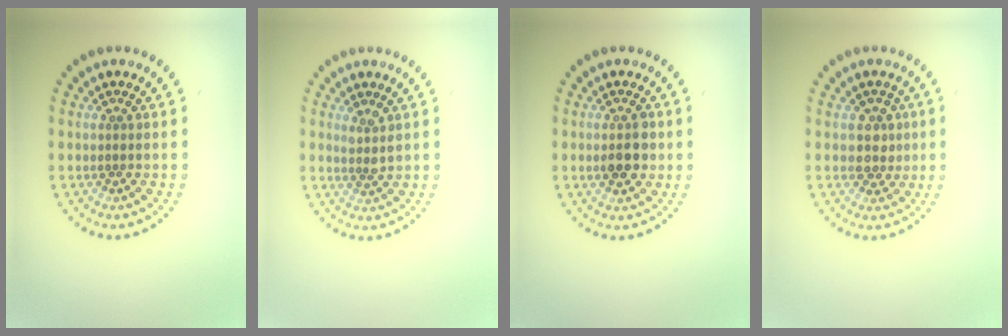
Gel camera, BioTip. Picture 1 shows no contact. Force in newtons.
{"total": 1.3, "press": 1.2, "slide": 0.7}
{"total": 2.8, "press": 2.8, "slide": 0.2}
{"total": 2.1, "press": 1.8, "slide": 1.0}